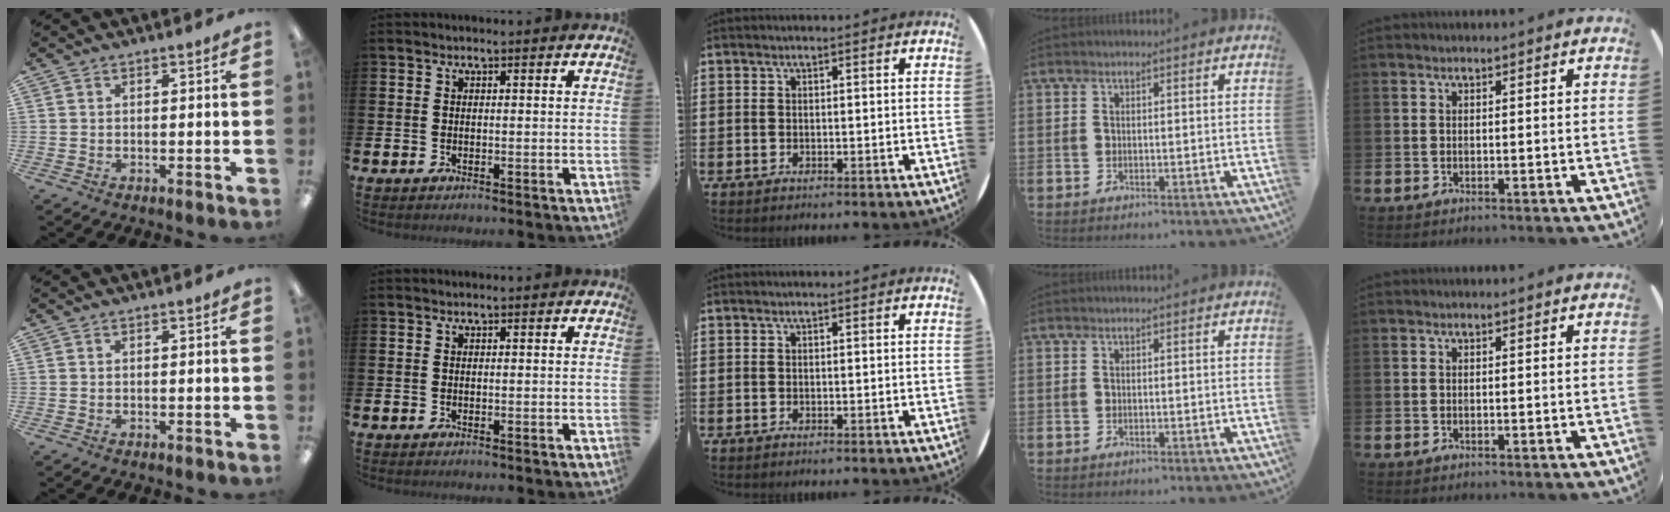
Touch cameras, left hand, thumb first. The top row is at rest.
{}